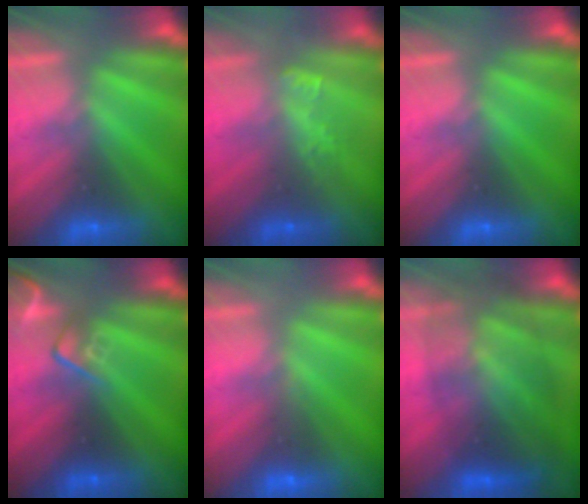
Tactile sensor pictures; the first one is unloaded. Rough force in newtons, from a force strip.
{"total": 2.2}
{"total": 0.0}
{"total": 2.6}
{"total": 2.9}
{"total": 9.0}